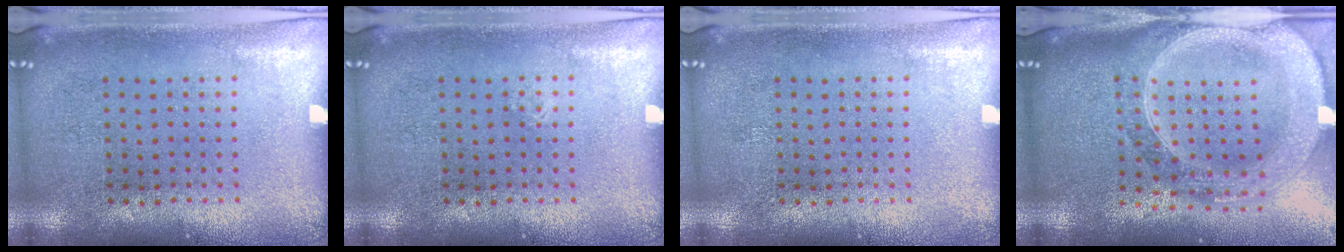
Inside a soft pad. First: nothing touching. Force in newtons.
{"total": 0.0}
{"total": 0.0}
{"total": 3.1, "press": 2.6, "slide": 1.7}